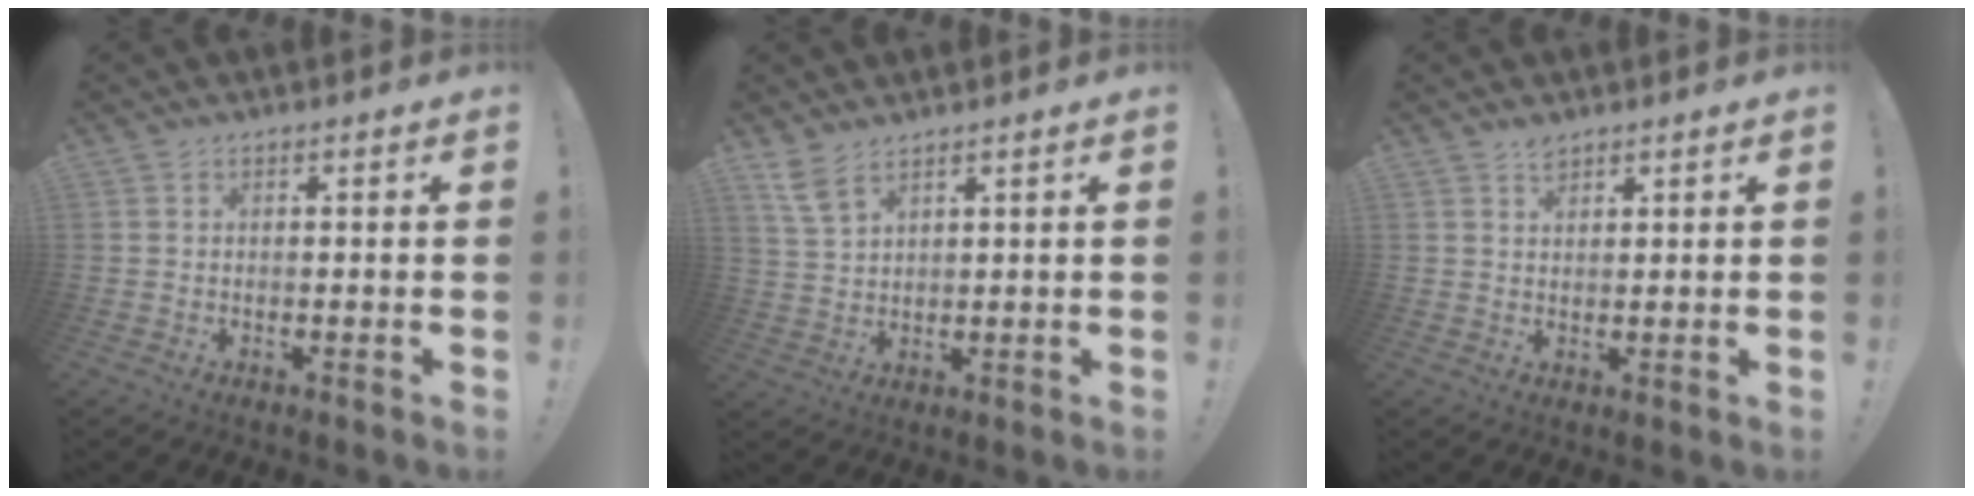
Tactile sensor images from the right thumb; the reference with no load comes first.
{"total": 5.8, "force": [4.4, 1.9, 3.3], "torque": [-0.063, -0.021, 0.083]}
{"total": 2.1, "force": [1.8, 0.8, 0.7], "torque": [-0.009, -0.009, 0.032]}